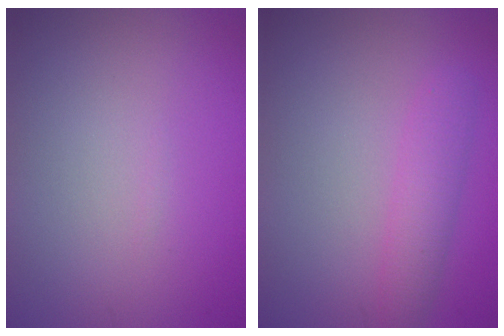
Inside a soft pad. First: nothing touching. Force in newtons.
{"total": 2.4, "press": 2.4, "slide": 0.1}